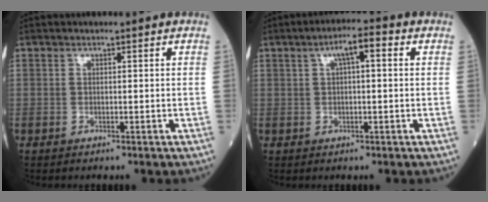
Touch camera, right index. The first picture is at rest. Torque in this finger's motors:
{"motor_torque": [0.47, 0.18, 0.09, 0.06]}